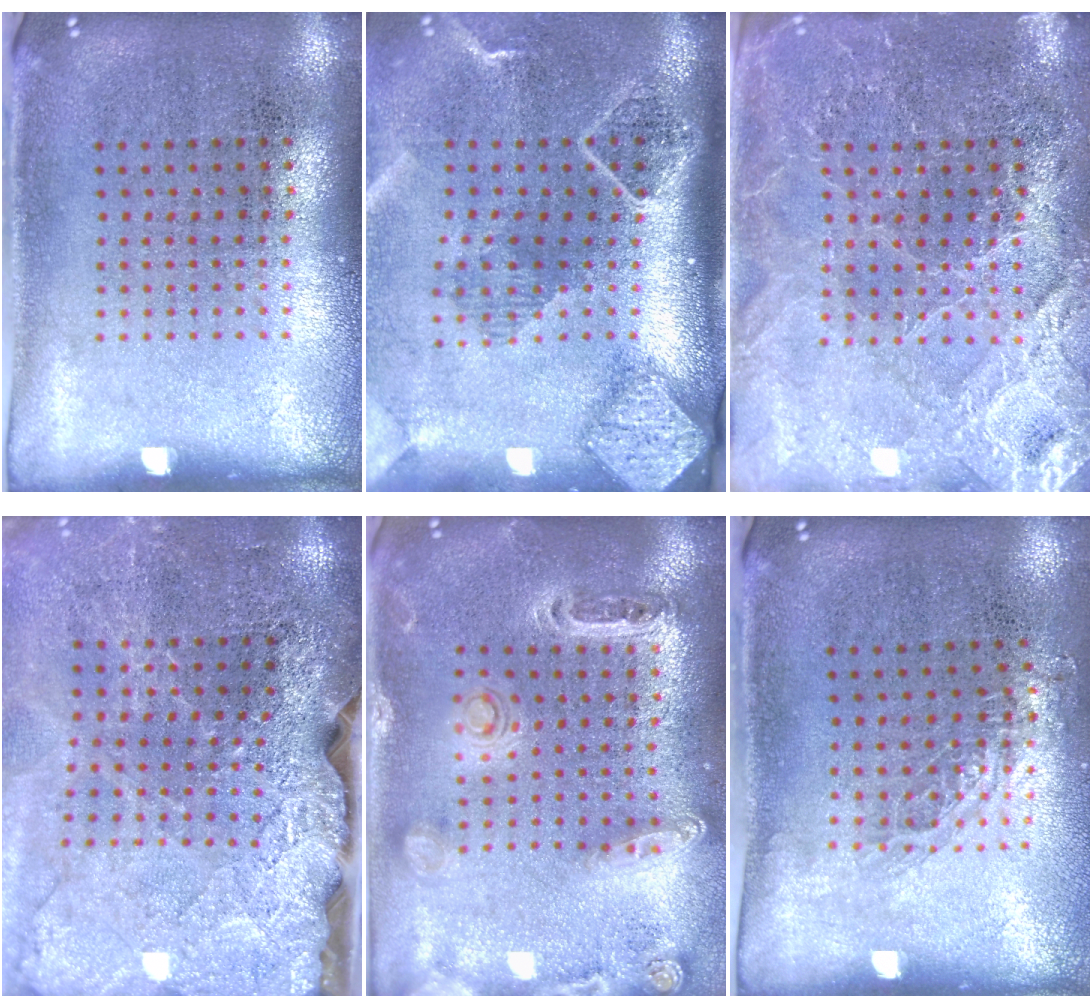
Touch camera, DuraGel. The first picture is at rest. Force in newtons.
{"total": 2.7, "press": 2.0, "slide": 1.9}
{"total": 3.7, "press": 3.5, "slide": 1.0}
{"total": 4.0, "press": 3.4, "slide": 2.1}
{"total": 1.3, "press": 1.3, "slide": 0.3}
{"total": 0.7, "press": 0.7, "slide": 0.1}